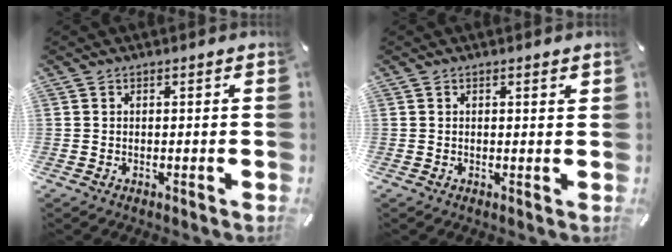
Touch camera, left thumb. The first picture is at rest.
{"total": 1.0, "force": [0.4, 0.1, 0.8], "torque": [-0.016, 0.001, 0.007]}